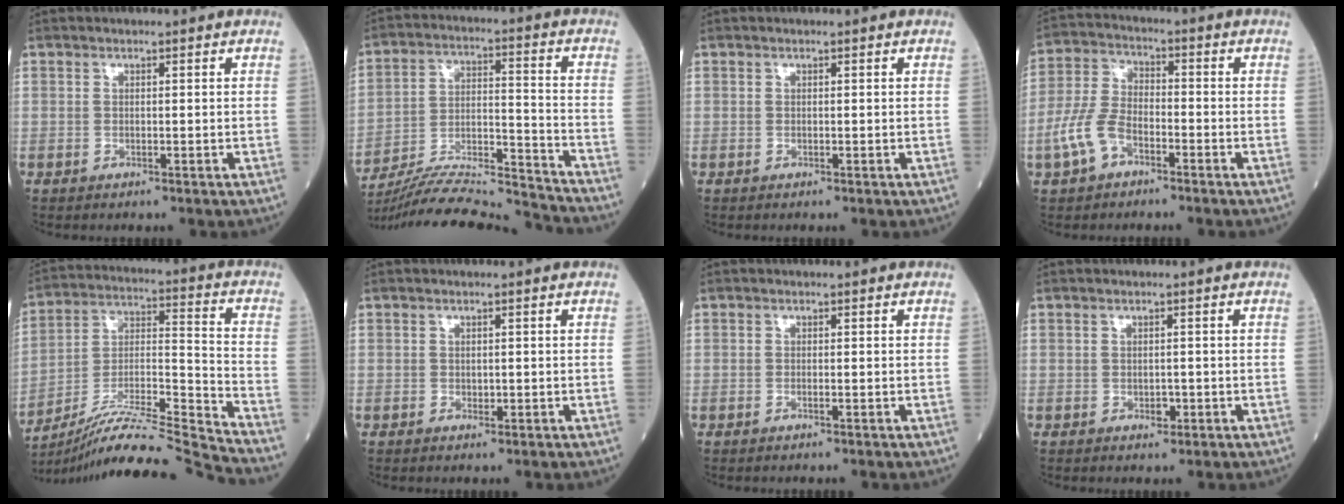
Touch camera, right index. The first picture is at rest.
{"total": 18.9, "force": [-18.2, -0.6, 4.9], "torque": [-0.104, 0.009, -0.296]}
{"total": 0.0}
{"total": 7.5, "force": [-3.7, 4.1, 5.1], "torque": [-0.129, 0.010, -0.080]}
{"total": 20.0, "force": [-18.5, -2.8, 7.0], "torque": [-0.138, 0.001, -0.318]}
{"total": 0.7, "force": [-0.1, 0.6, 0.4], "torque": [-0.005, 0.001, -0.002]}
{"total": 0.5, "force": [-0.2, 0.0, 0.5], "torque": [-0.010, -0.001, -0.004]}
{"total": 1.3, "force": [-0.4, 0.9, 0.9], "torque": [-0.012, 0.000, -0.004]}